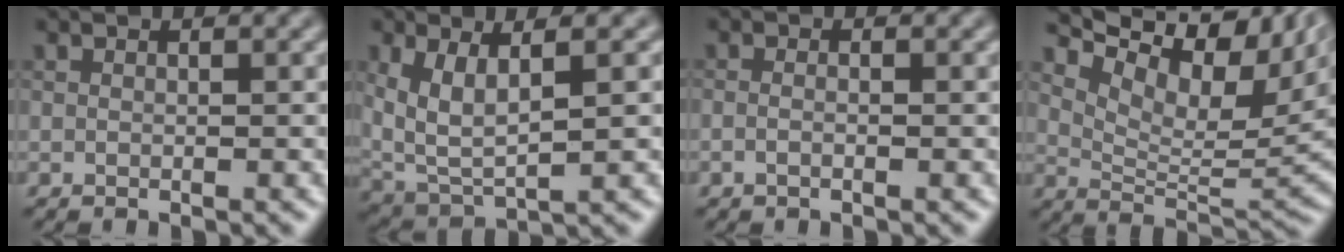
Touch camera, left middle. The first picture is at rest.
{"total": 5.6, "force": [1.7, 2.3, 4.7], "torque": [-0.110, -0.009, 0.037]}
{"total": 1.0, "force": [-0.3, 0.4, 0.9], "torque": [-0.012, -0.007, -0.012]}
{"total": 10.9, "force": [6.5, 4.0, 7.8], "torque": [-0.124, 0.008, 0.118]}